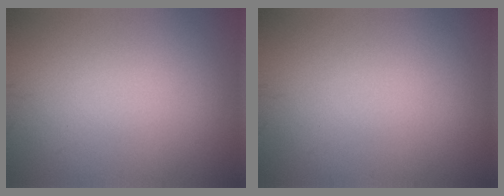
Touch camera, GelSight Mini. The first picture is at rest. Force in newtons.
{"total": 0.0}